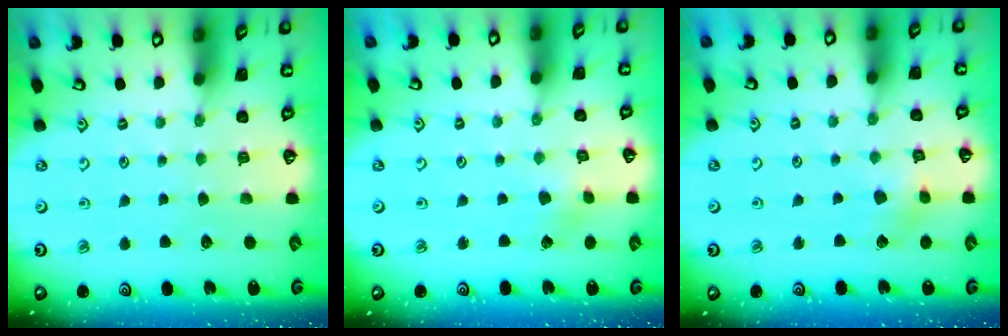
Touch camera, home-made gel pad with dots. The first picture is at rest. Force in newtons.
{"total": 2.1, "press": 2.1, "slide": 0.2}
{"total": 4.4, "press": 4.3, "slide": 0.5}